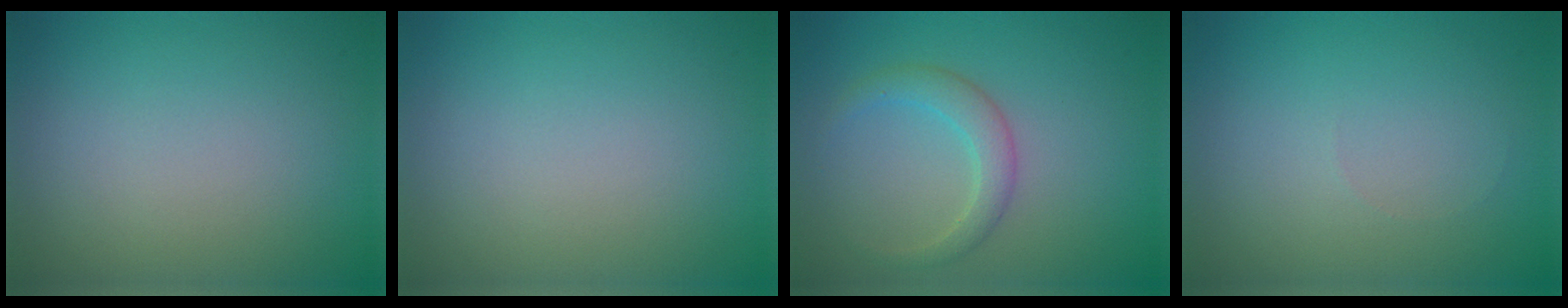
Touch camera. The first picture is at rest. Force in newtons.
{"total": 0.0}
{"total": 2.3, "press": 2.2, "slide": 0.3}
{"total": 0.0}